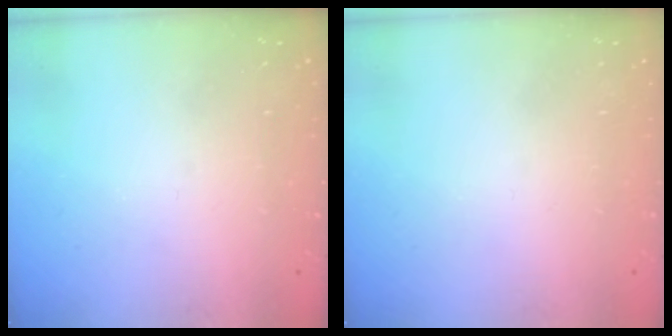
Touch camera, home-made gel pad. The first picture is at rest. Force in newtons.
{"total": 1.6, "press": 1.6, "slide": 0.1}